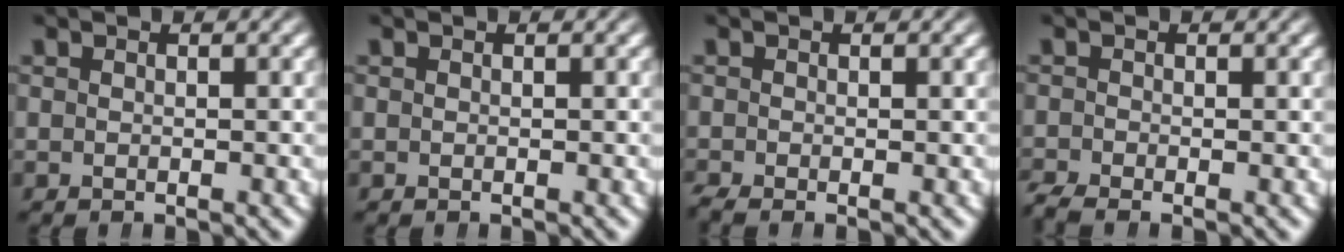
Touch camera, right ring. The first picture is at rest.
{"total": 0.0}
{"total": 1.3, "force": [-1.0, 0.8, 0.4], "torque": [-0.009, -0.004, -0.016]}
{"total": 2.0, "force": [-1.6, 1.1, 0.6], "torque": [-0.010, -0.007, -0.026]}